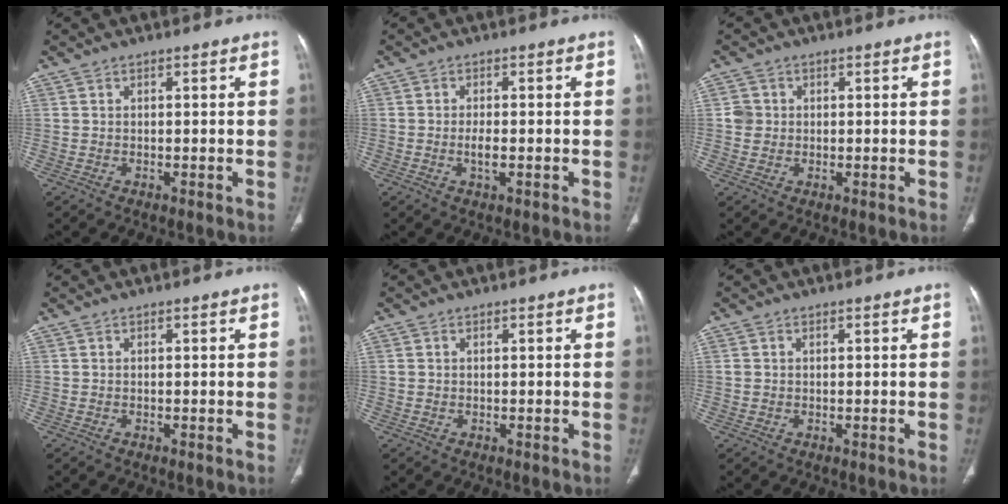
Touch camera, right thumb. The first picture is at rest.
{"total": 2.5, "force": [-0.6, 1.0, 2.1], "torque": [-0.040, 0.001, -0.011]}
{"total": 2.7, "force": [0.2, 2.6, 0.8], "torque": [0.002, 0.005, 0.002]}
{"total": 0.0}
{"total": 0.7, "force": [0.1, 0.6, 0.3], "torque": [-0.005, 0.004, 0.004]}
{"total": 1.0, "force": [0.1, 0.8, 0.4], "torque": [-0.008, 0.001, 0.004]}